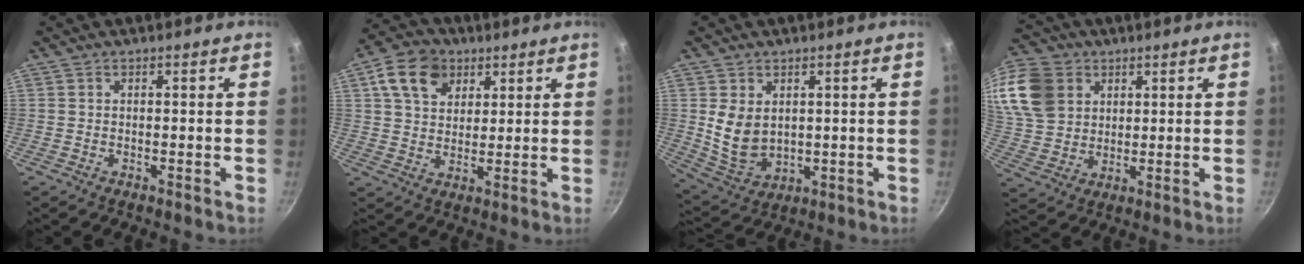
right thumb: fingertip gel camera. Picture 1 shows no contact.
{"total": 10.8, "force": [4.9, 7.7, 5.7], "torque": [-0.078, -0.003, 0.078]}
{"total": 8.7, "force": [1.5, 6.2, 5.9], "torque": [-0.095, -0.022, 0.051]}
{"total": 16.9, "force": [6.4, 13.2, 8.5], "torque": [-0.169, 0.002, 0.129]}